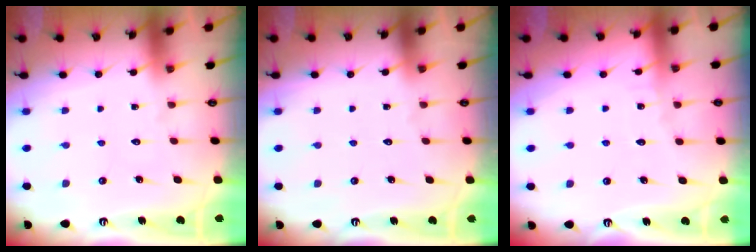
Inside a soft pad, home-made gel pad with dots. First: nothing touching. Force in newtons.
{"total": 0.0}
{"total": 2.4, "press": 2.4, "slide": 0.3}